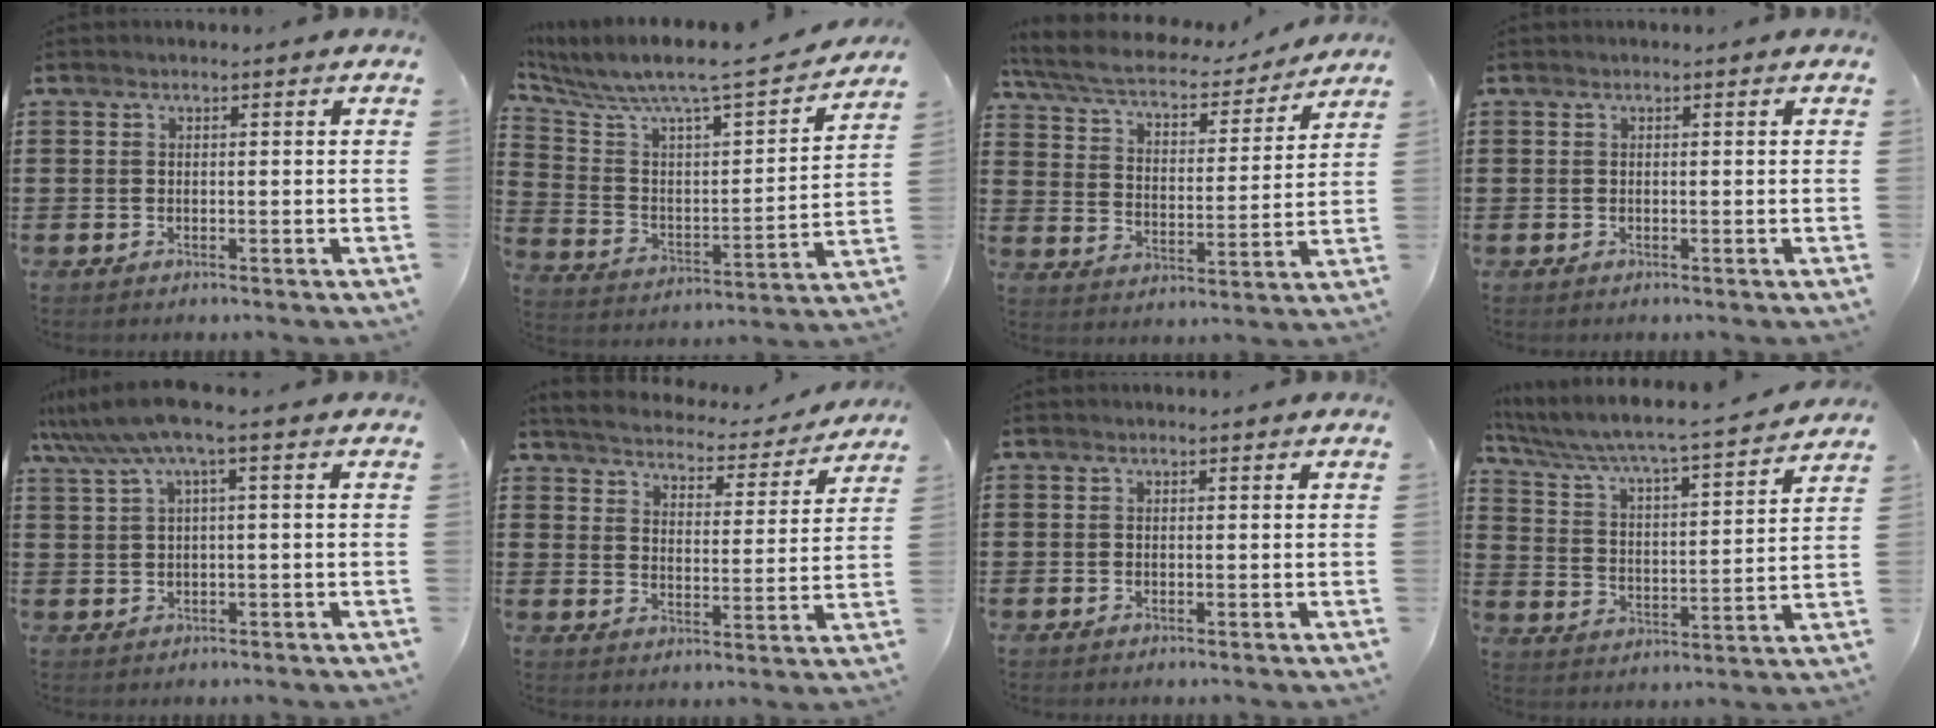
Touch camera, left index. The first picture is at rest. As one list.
[{"total": 6.6, "force": [5.8, 0.5, 3.0], "torque": [-0.091, -0.056, 0.088]}, {"total": 6.3, "force": [5.5, 1.2, 2.8], "torque": [-0.082, -0.036, 0.091]}, {"total": 0.0}, {"total": 5.4, "force": [1.8, 0.1, 5.1], "torque": [-0.107, -0.010, 0.027]}, {"total": 4.0, "force": [4.0, 0.0, 0.3], "torque": [-0.032, -0.032, 0.063]}, {"total": 0.0}, {"total": 4.8, "force": [4.4, -0.3, 1.9], "torque": [-0.060, -0.041, 0.063]}]